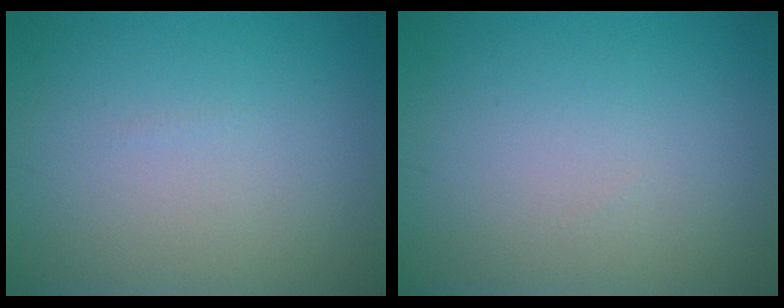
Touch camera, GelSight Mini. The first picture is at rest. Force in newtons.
{"total": 0.0}